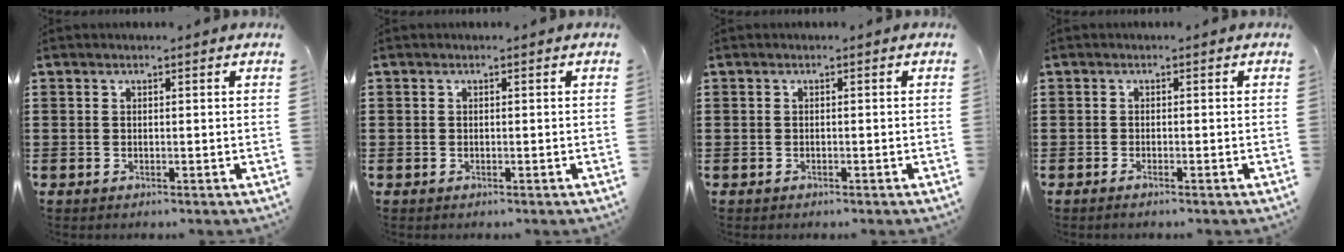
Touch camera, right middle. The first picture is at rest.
{"total": 0.7, "force": [-0.3, 0.6, 0.0], "torque": [0.000, 0.006, -0.007]}
{"total": 0.6, "force": [-0.5, 0.3, 0.0], "torque": [-0.001, 0.003, -0.011]}
{"total": 0.7, "force": [-0.4, -0.1, 0.5], "torque": [-0.011, -0.006, -0.007]}